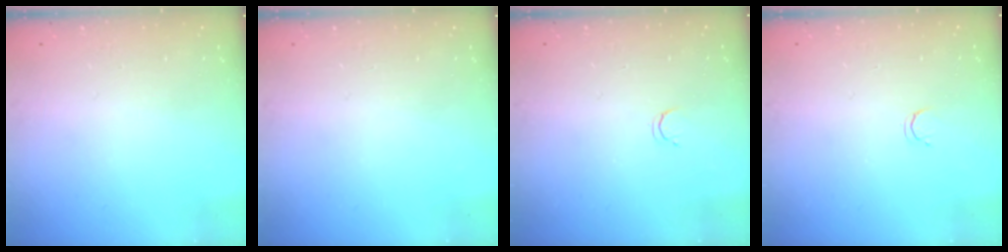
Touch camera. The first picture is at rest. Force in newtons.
{"total": 0.0}
{"total": 2.1, "press": 2.1, "slide": 0.4}
{"total": 2.1, "press": 2.1, "slide": 0.4}